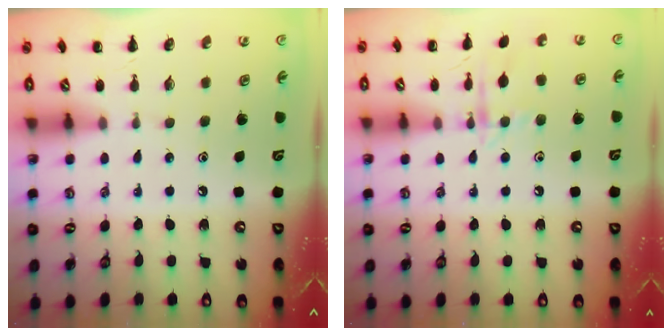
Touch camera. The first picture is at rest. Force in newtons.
{"total": 8.6, "press": 8.5, "slide": 1.5}